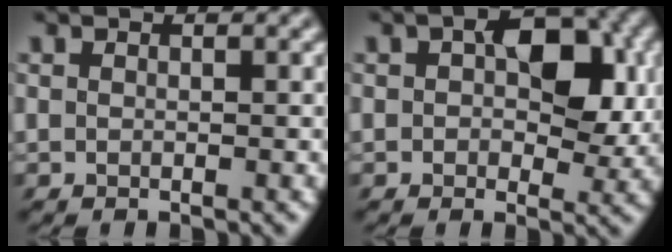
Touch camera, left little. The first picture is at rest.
{"total": 8.2, "force": [1.1, 4.9, 6.4], "torque": [-0.107, -0.001, 0.017]}